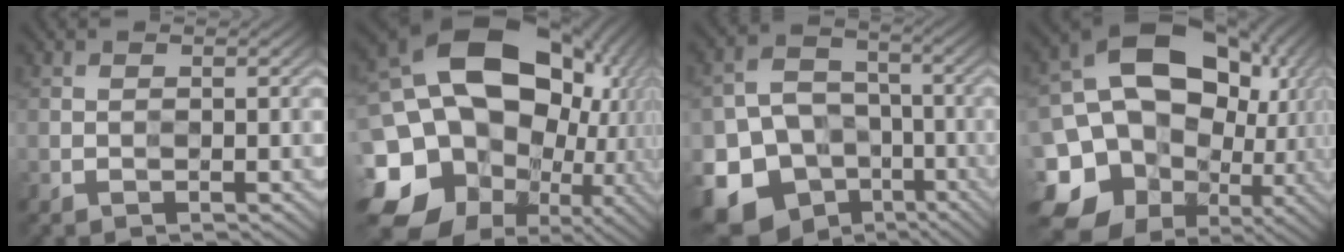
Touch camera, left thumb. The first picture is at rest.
{"total": 22.4, "force": [0.9, 17.9, 13.5], "torque": [-0.319, -0.032, 0.027]}
{"total": 15.6, "force": [-7.8, 12.1, 6.2], "torque": [-0.158, -0.041, -0.136]}
{"total": 20.3, "force": [-0.1, 16.7, 11.6], "torque": [-0.247, -0.038, 0.020]}